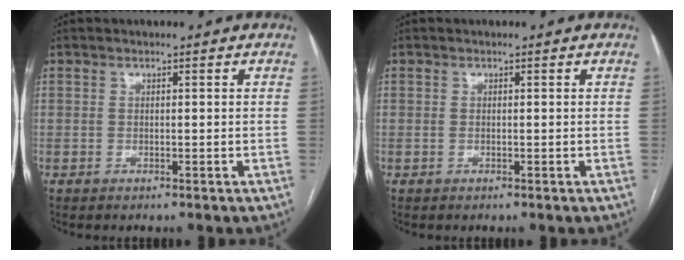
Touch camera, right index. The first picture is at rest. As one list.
[{"total": 0.0}]